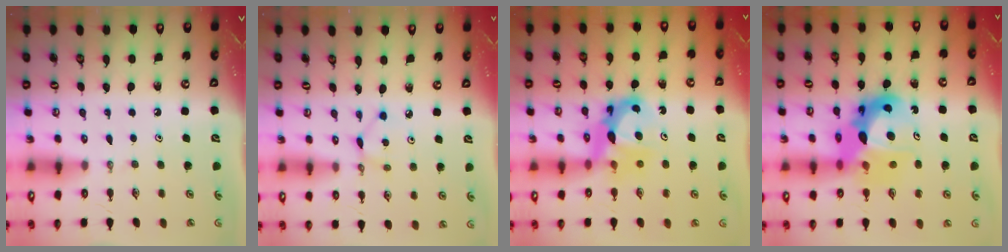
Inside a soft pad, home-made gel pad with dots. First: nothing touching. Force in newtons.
{"total": 2.3, "press": 2.3, "slide": 0.0}
{"total": 8.5, "press": 8.5, "slide": 0.5}
{"total": 16.3, "press": 16.2, "slide": 1.3}